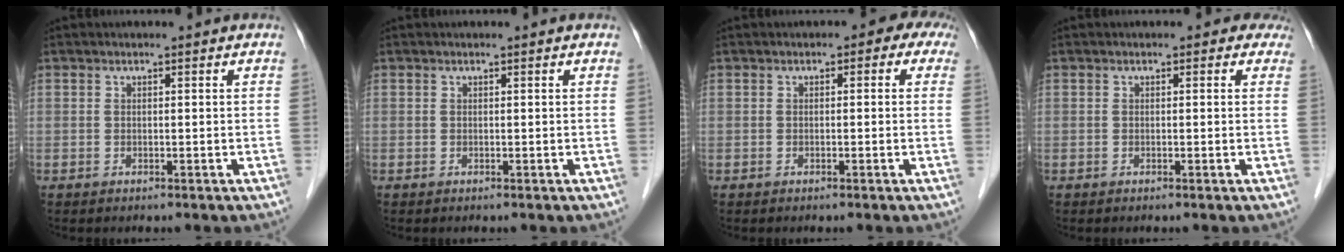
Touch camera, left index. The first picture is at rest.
{"total": 0.0}
{"total": 3.1, "force": [0.7, 1.9, 2.3], "torque": [-0.011, 0.023, -0.004]}
{"total": 1.2, "force": [0.7, 1.0, 0.2], "torque": [0.008, -0.002, -0.009]}